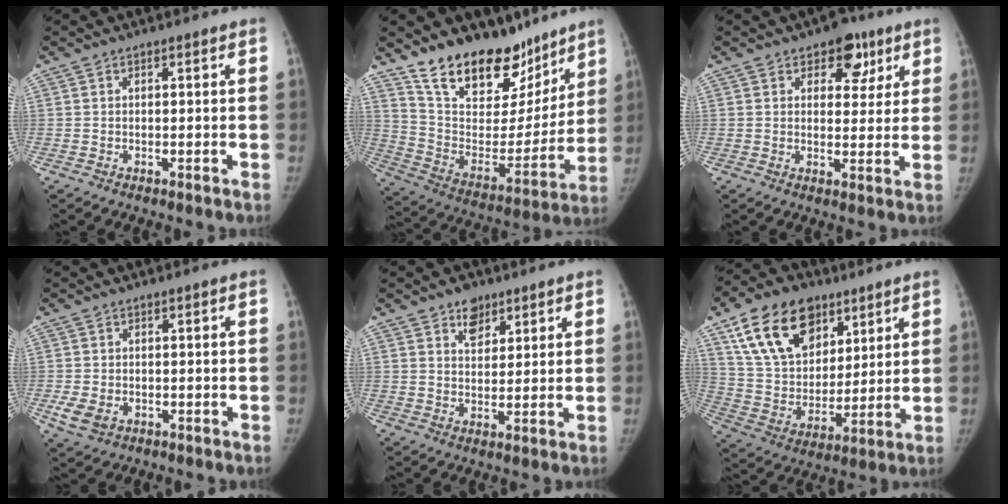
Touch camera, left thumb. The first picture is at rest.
{"total": 23.4, "force": [17.5, 11.5, 10.4], "torque": [-0.119, -0.092, 0.296]}
{"total": 7.2, "force": [4.1, 4.6, 3.8], "torque": [-0.011, -0.015, 0.054]}
{"total": 4.0, "force": [-1.1, 3.0, 2.4], "torque": [-0.051, -0.005, -0.012]}
{"total": 4.9, "force": [3.2, 3.1, 2.1], "torque": [-0.007, -0.020, 0.053]}
{"total": 20.3, "force": [11.0, 13.2, 10.8], "torque": [-0.159, -0.027, 0.201]}